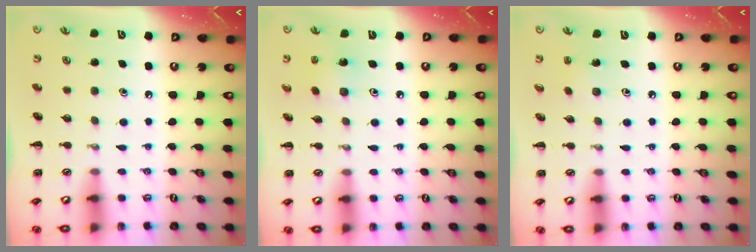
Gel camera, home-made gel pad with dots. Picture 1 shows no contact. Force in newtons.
{"total": 1.5, "press": 1.3, "slide": 0.6}
{"total": 1.1, "press": 1.0, "slide": 0.5}